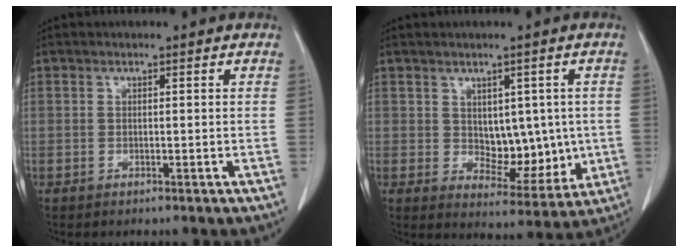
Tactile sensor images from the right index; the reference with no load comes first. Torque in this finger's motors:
{"motor_torque": [0.20, 0.21, 0.05, 0.00]}